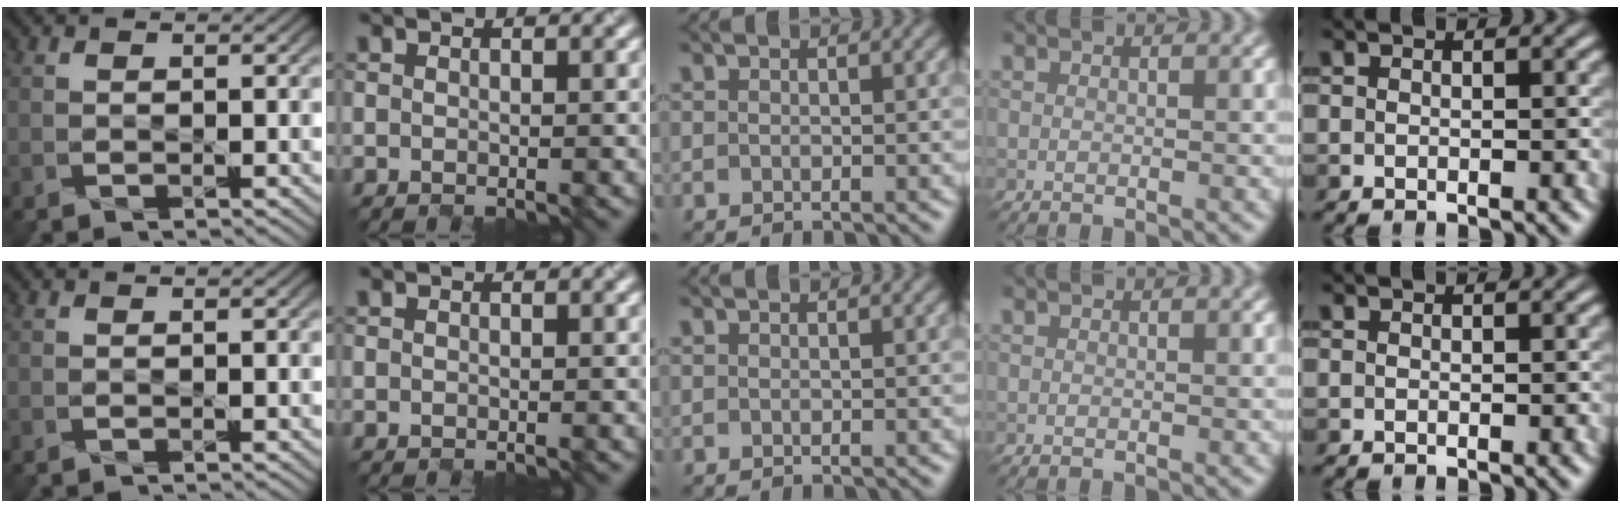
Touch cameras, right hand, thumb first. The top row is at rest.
{}